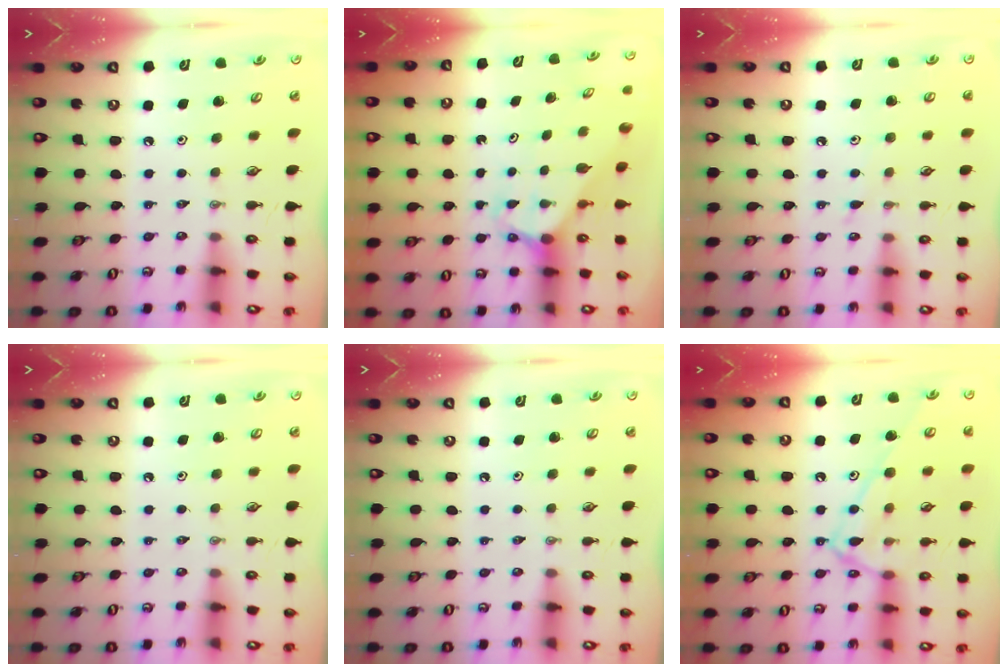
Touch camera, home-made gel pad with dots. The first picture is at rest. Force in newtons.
{"total": 2.7, "press": 2.7, "slide": 0.2}
{"total": 3.2, "press": 3.2, "slide": 0.4}
{"total": 0.0}
{"total": 0.0}
{"total": 14.0, "press": 14.0, "slide": 1.2}